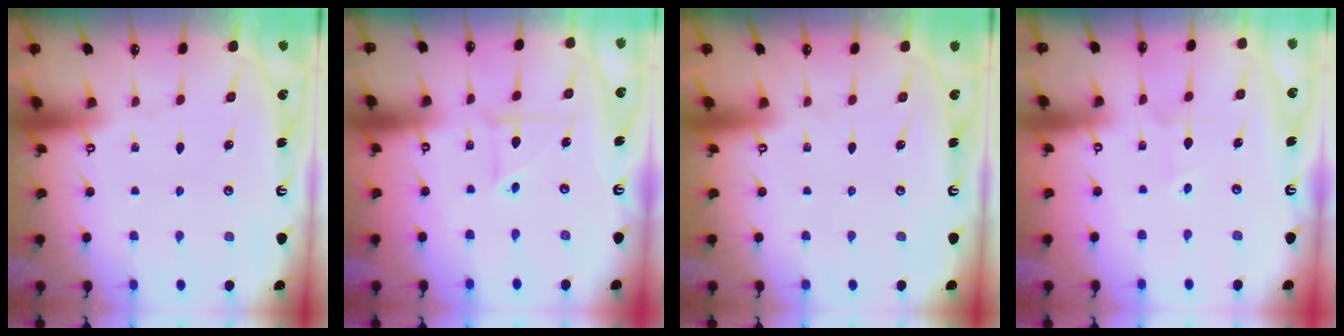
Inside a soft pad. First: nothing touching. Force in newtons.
{"total": 2.9, "press": 2.9, "slide": 0.3}
{"total": 0.0}
{"total": 3.5, "press": 3.5, "slide": 0.5}